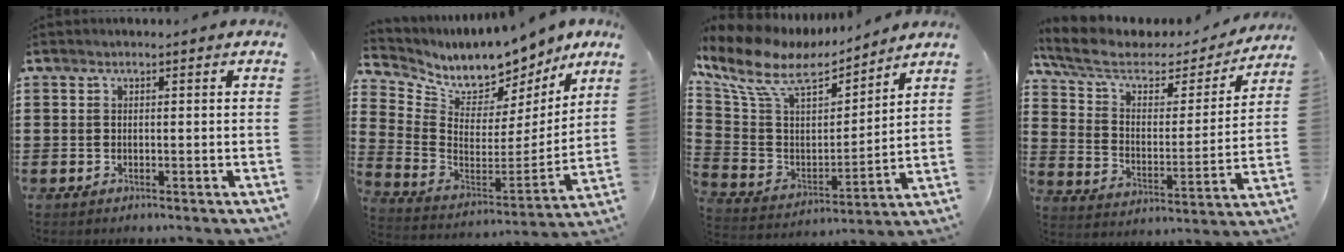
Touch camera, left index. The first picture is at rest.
{"total": 9.0, "force": [8.3, 3.0, 1.6], "torque": [-0.066, -0.071, 0.144]}
{"total": 10.8, "force": [7.5, 4.7, 6.1], "torque": [-0.151, -0.035, 0.131]}
{"total": 7.2, "force": [4.7, 3.5, 4.2], "torque": [-0.109, -0.022, 0.077]}